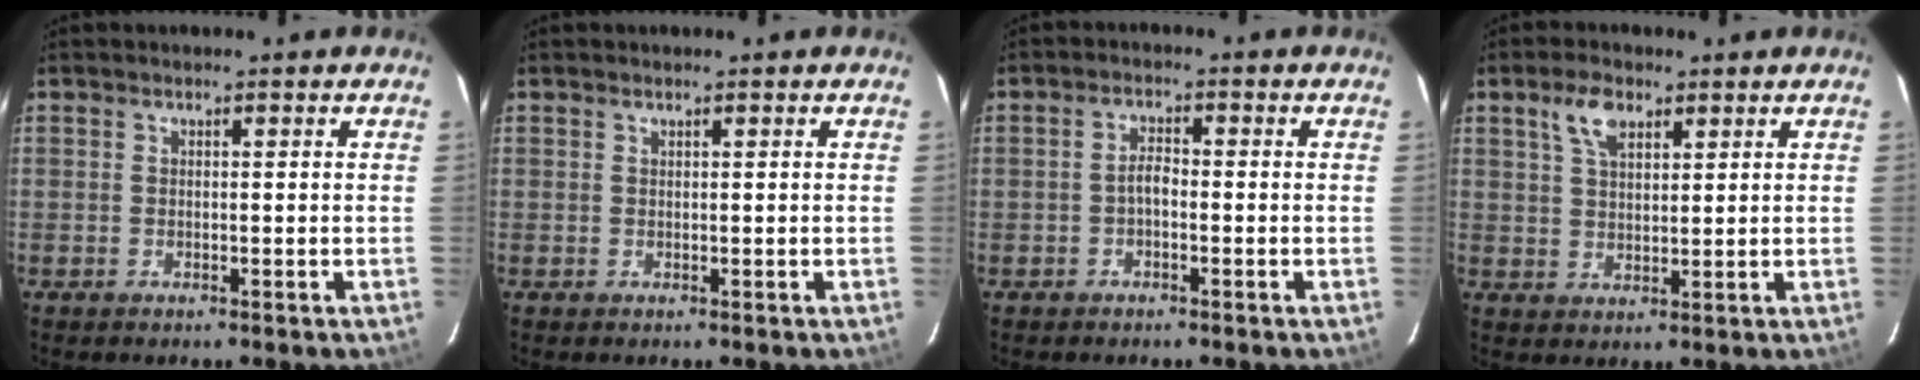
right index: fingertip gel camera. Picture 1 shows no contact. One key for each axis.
{"total": 0.0}
{"total": 2.1, "fx": -0.9, "fy": 0.9, "fz": 1.6, "tx": -0.034, "ty": 0.009, "tz": -0.017}
{"total": 5.3, "fx": 3.0, "fy": 2.6, "fz": 3.5, "tx": -0.065, "ty": 0.012, "tz": 0.057}